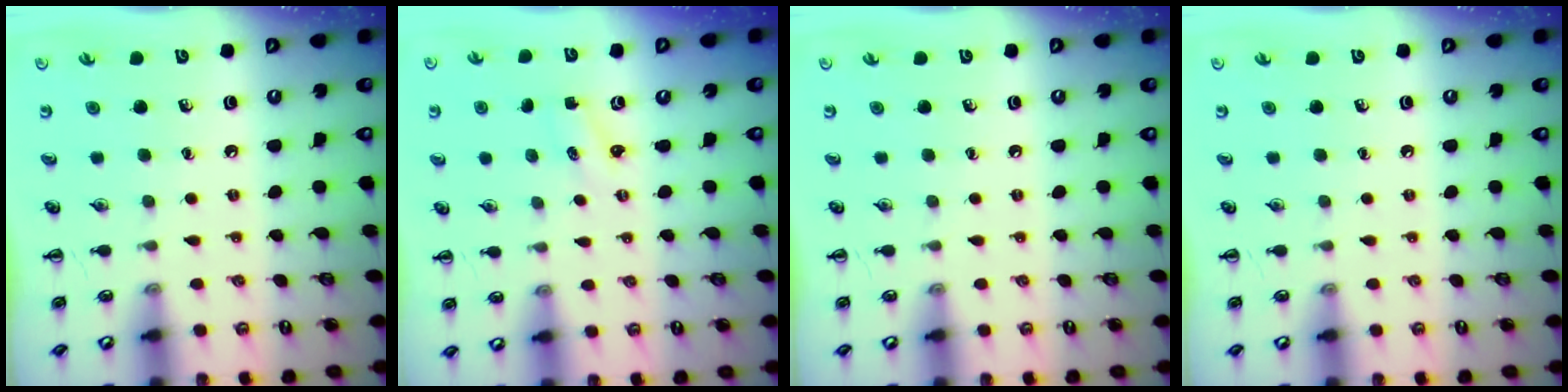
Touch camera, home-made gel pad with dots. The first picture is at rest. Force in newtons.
{"total": 0.8, "press": 0.8, "slide": 0.3}
{"total": 0.0}
{"total": 0.0}